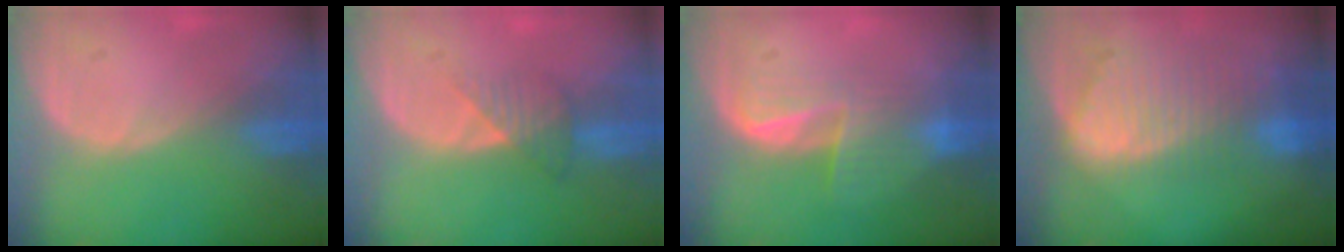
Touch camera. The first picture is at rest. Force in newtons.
{"total": 3.3, "press": 3.1, "slide": 1.2}
{"total": 6.0, "press": 5.7, "slide": 1.8}
{"total": 9.4, "press": 8.2, "slide": 4.7}